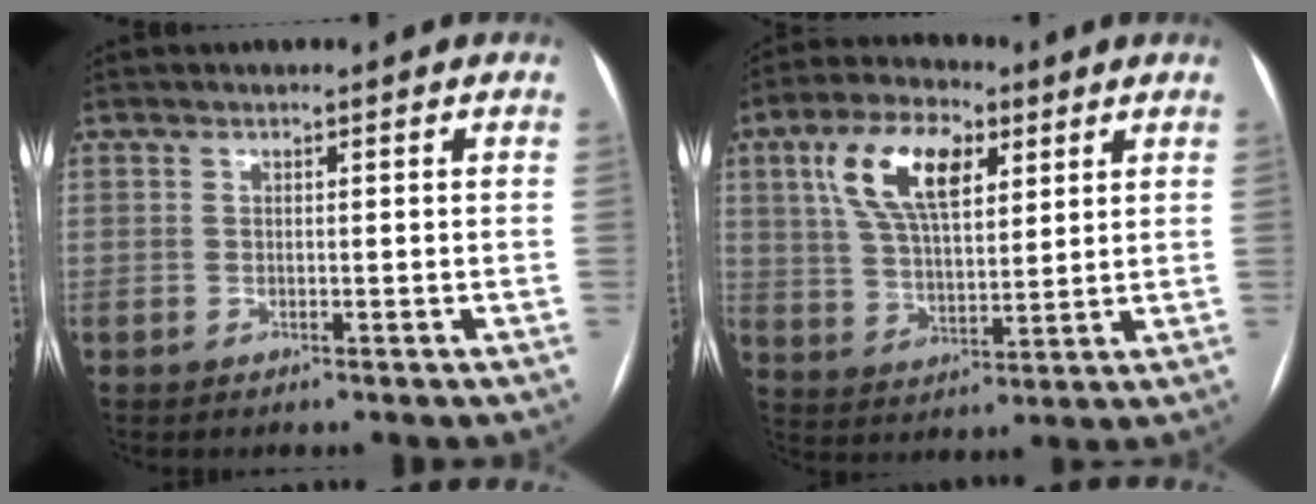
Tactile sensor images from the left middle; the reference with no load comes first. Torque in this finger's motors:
{"motor_torque": [1.64, -0.49, 0.89, 0.21]}